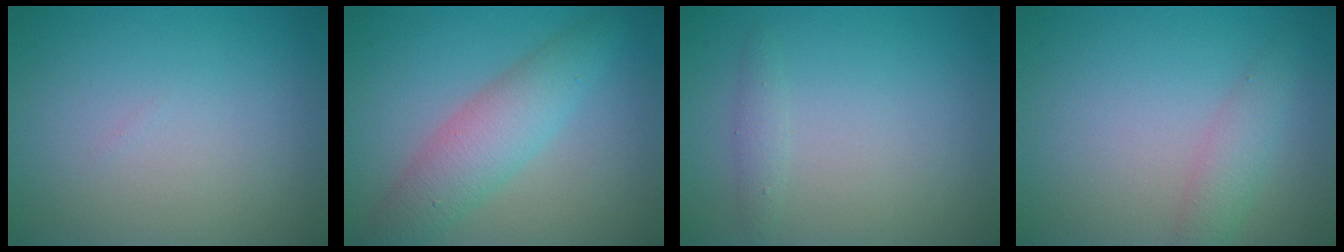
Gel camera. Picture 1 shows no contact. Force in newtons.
{"total": 4.6, "press": 4.6, "slide": 0.0}
{"total": 1.1, "press": 1.1, "slide": 0.0}
{"total": 2.2, "press": 2.2, "slide": 0.1}